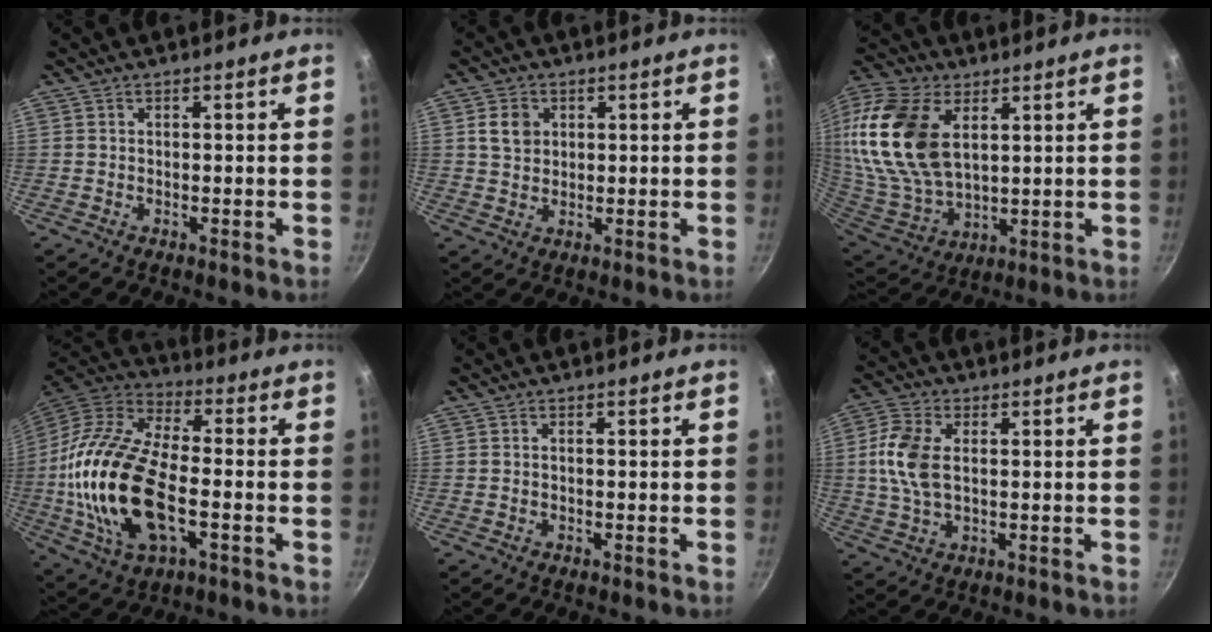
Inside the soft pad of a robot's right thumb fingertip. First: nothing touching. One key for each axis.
{"total": 5.0, "fx": 1.4, "fy": 4.0, "fz": 2.6, "tx": -0.029, "ty": 0.001, "tz": 0.026}
{"total": 23.8, "fx": 7.1, "fy": 14.6, "fz": 17.4, "tx": -0.359, "ty": -0.023, "tz": 0.141}
{"total": 23.7, "fx": -3.5, "fy": 12.2, "fz": 20.0, "tx": -0.399, "ty": 0.024, "tz": -0.070}
{"total": 0.0}
{"total": 9.2, "fx": 1.1, "fy": 5.5, "fz": 7.3, "tx": -0.151, "ty": 0.008, "tz": 0.017}